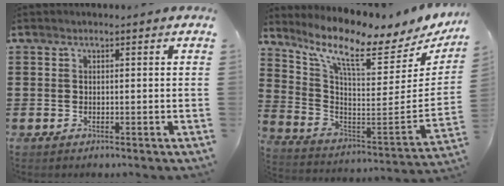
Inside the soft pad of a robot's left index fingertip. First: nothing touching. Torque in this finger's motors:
{"motor_torque": [1.26, -0.87, 0.38, 0.21]}